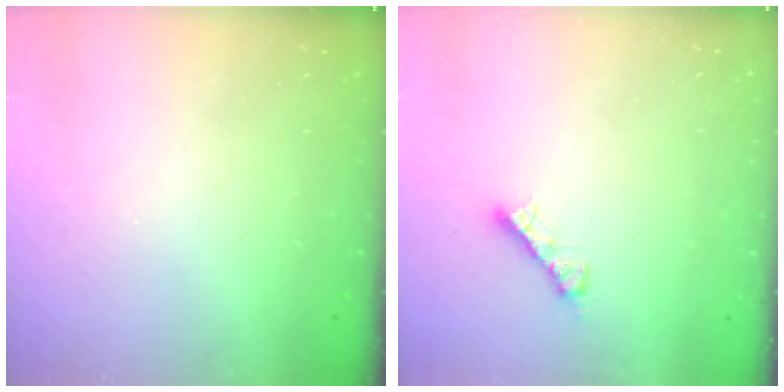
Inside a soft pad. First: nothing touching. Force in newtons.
{"total": 4.8, "press": 4.8, "slide": 0.3}